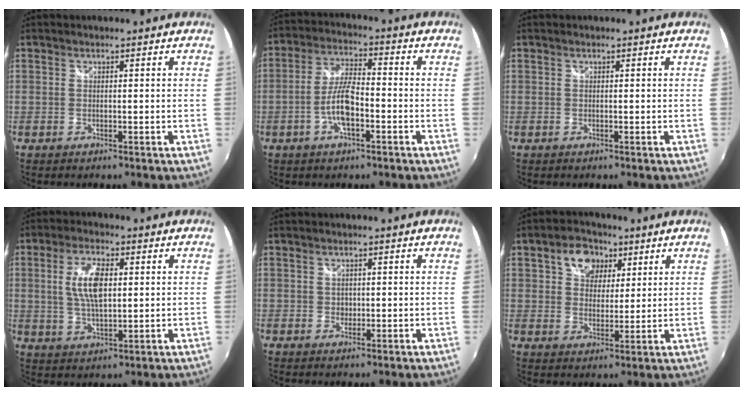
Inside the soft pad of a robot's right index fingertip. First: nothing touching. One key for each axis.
{"total": 7.7, "fx": -2.9, "fy": 2.2, "fz": 6.7, "tx": -0.141, "ty": 0.007, "tz": -0.055}
{"total": 0.0}
{"total": 8.5, "fx": 1.4, "fy": 3.7, "fz": 7.6, "tx": -0.149, "ty": 0.006, "tz": 0.029}
{"total": 1.5, "fx": -0.2, "fy": 1.4, "fz": 0.4, "tx": -0.004, "ty": -0.001, "tz": -0.003}
{"total": 8.2, "fx": 3.7, "fy": 6.1, "fz": 4.0, "tx": -0.071, "ty": 0.021, "tz": 0.061}